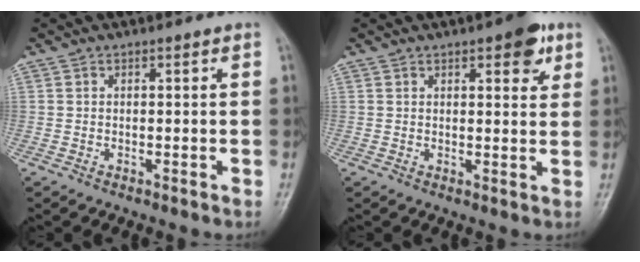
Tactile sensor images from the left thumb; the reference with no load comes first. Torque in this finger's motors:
{"motor_torque": [1.39, 0.87, 0.78, -1.00, 0.01]}